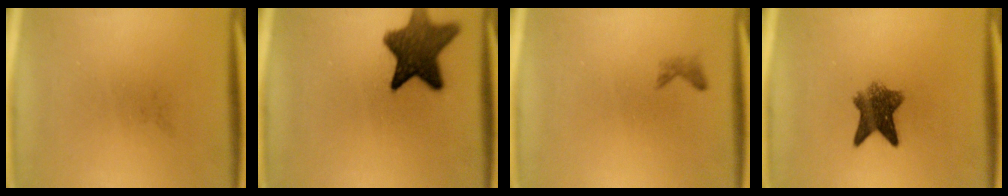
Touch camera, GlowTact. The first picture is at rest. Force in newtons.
{"total": 10.7}
{"total": 0.8}
{"total": 6.5}